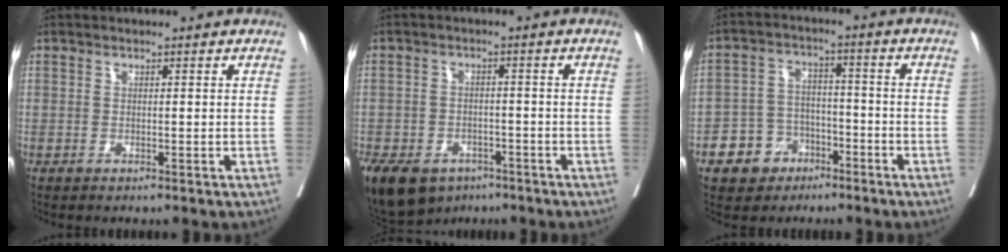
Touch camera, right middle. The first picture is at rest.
{"total": 16.2, "force": [-9.5, 11.2, 6.9], "torque": [-0.208, -0.018, -0.136]}
{"total": 7.3, "force": [-4.1, 5.7, 1.9], "torque": [-0.038, 0.016, -0.064]}